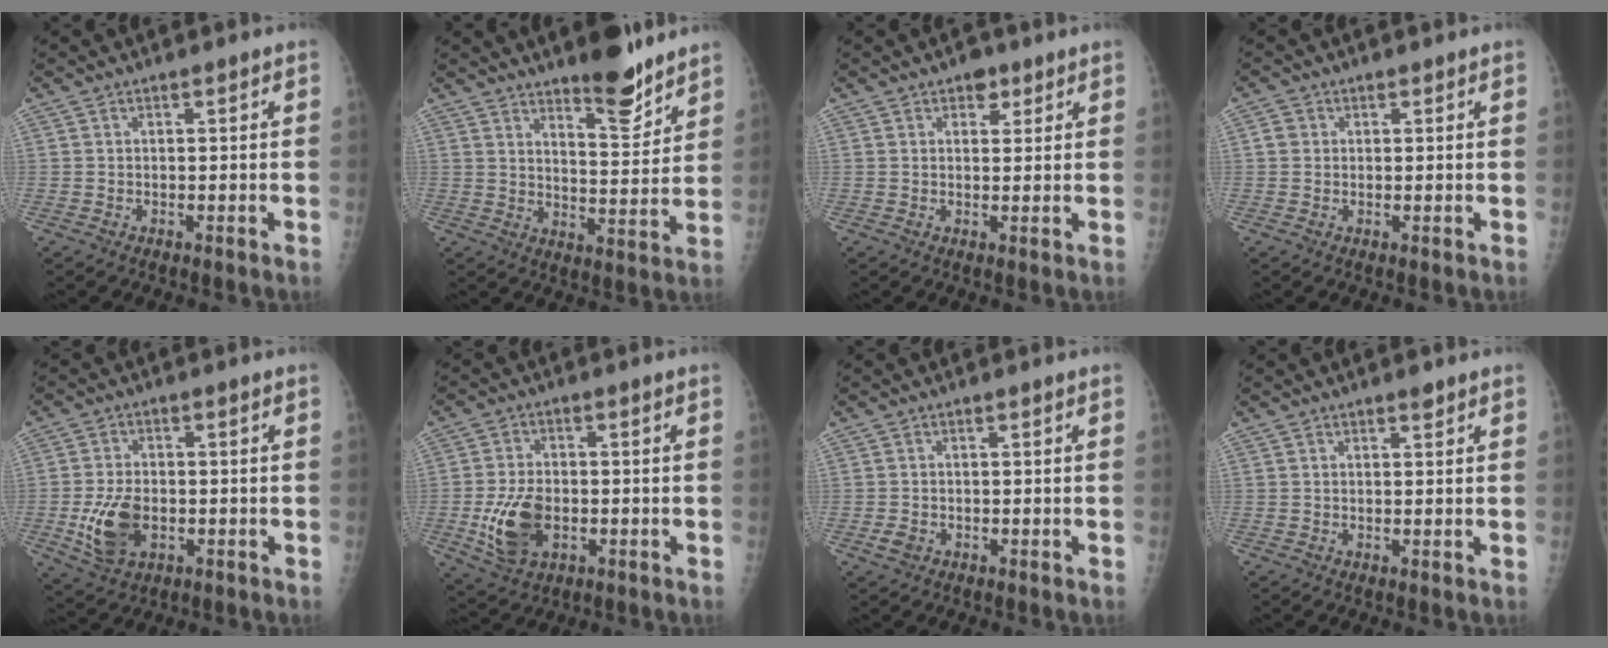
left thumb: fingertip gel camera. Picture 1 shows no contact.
{"total": 9.9, "force": [7.6, 2.8, 5.8], "torque": [-0.064, -0.062, 0.120]}
{"total": 2.9, "force": [1.7, 1.8, 1.4], "torque": [0.002, -0.006, 0.021]}
{"total": 1.8, "force": [0.3, 1.7, 0.7], "torque": [-0.003, 0.002, 0.003]}
{"total": 8.7, "force": [-2.2, 5.4, 6.6], "torque": [-0.121, 0.004, -0.031]}
{"total": 9.9, "force": [-2.4, 6.1, 7.4], "torque": [-0.133, 0.005, -0.034]}
{"total": 1.8, "force": [-0.7, 1.3, 0.9], "torque": [-0.019, 0.001, -0.012]}
{"total": 0.9, "force": [0.7, 0.3, 0.6], "torque": [-0.005, -0.004, 0.011]}